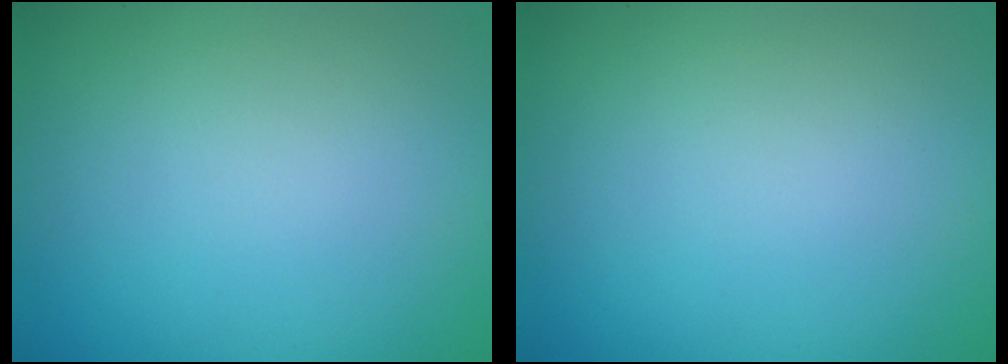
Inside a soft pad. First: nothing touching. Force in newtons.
{"total": 0.0}